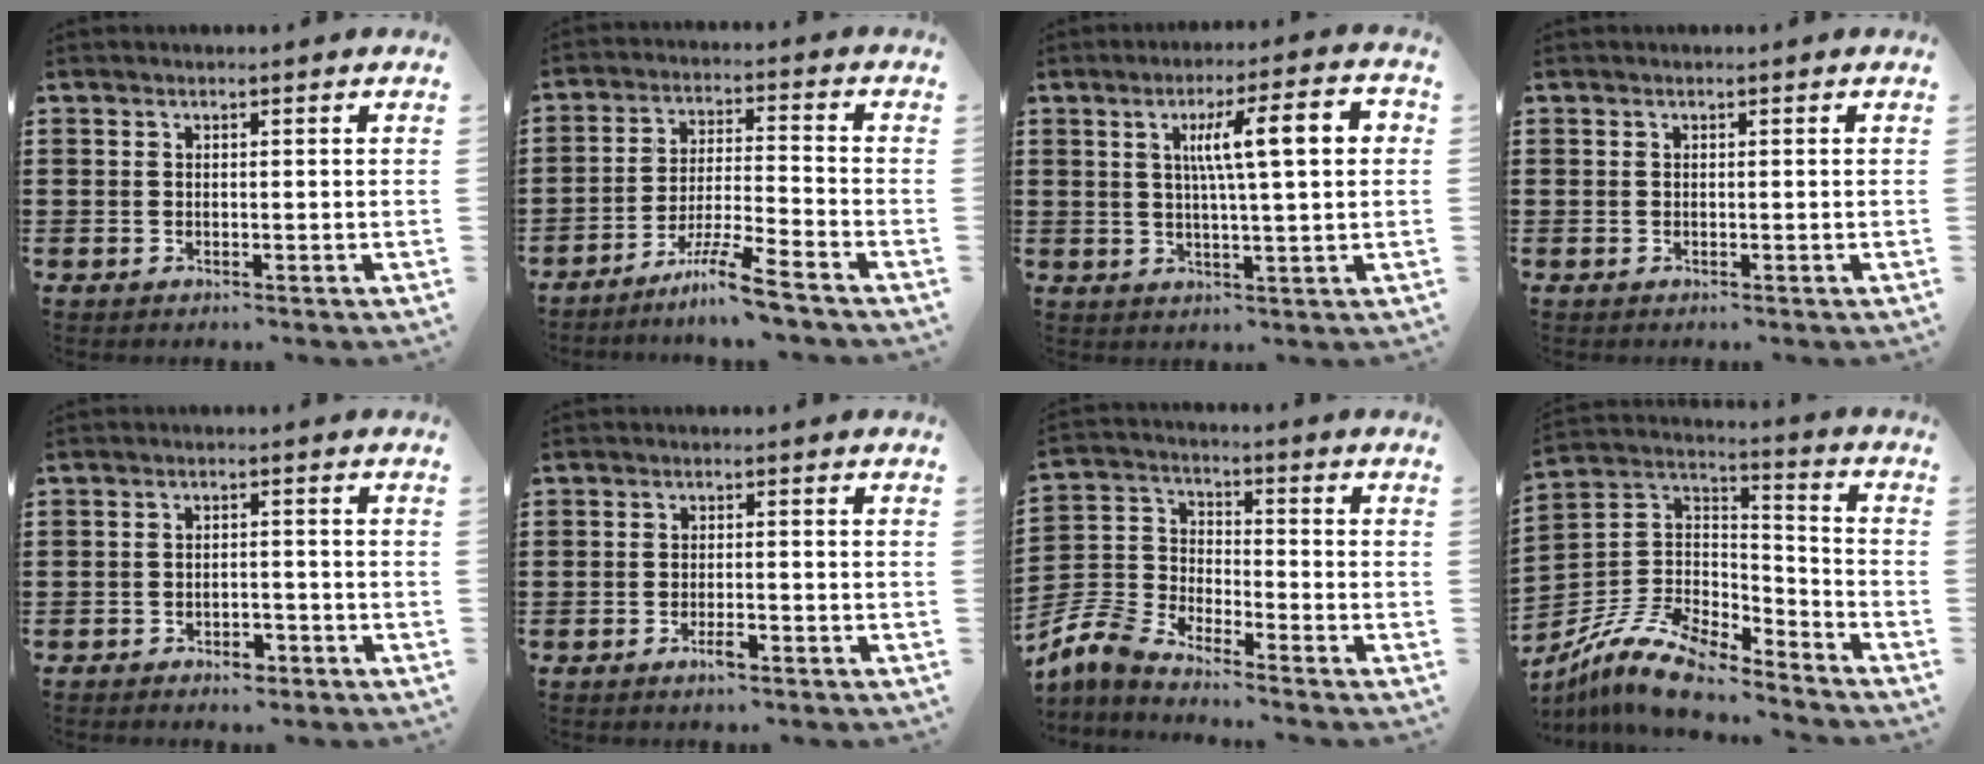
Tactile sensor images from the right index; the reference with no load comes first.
{"total": 7.7, "force": [-6.4, -0.6, 4.3], "torque": [-0.090, -0.009, -0.126]}
{"total": 9.9, "force": [2.2, 1.9, 9.5], "torque": [-0.175, 0.008, 0.028]}
{"total": 0.0}
{"total": 2.3, "force": [-2.0, 0.8, 0.6], "torque": [-0.017, 0.002, -0.042]}
{"total": 2.3, "force": [-1.4, 0.5, 1.7], "torque": [-0.030, 0.000, -0.026]}
{"total": 5.7, "force": [-5.4, 1.2, 1.6], "torque": [-0.074, -0.014, -0.119]}
{"total": 11.6, "force": [-9.6, 3.9, 5.4], "torque": [-0.121, 0.022, -0.188]}